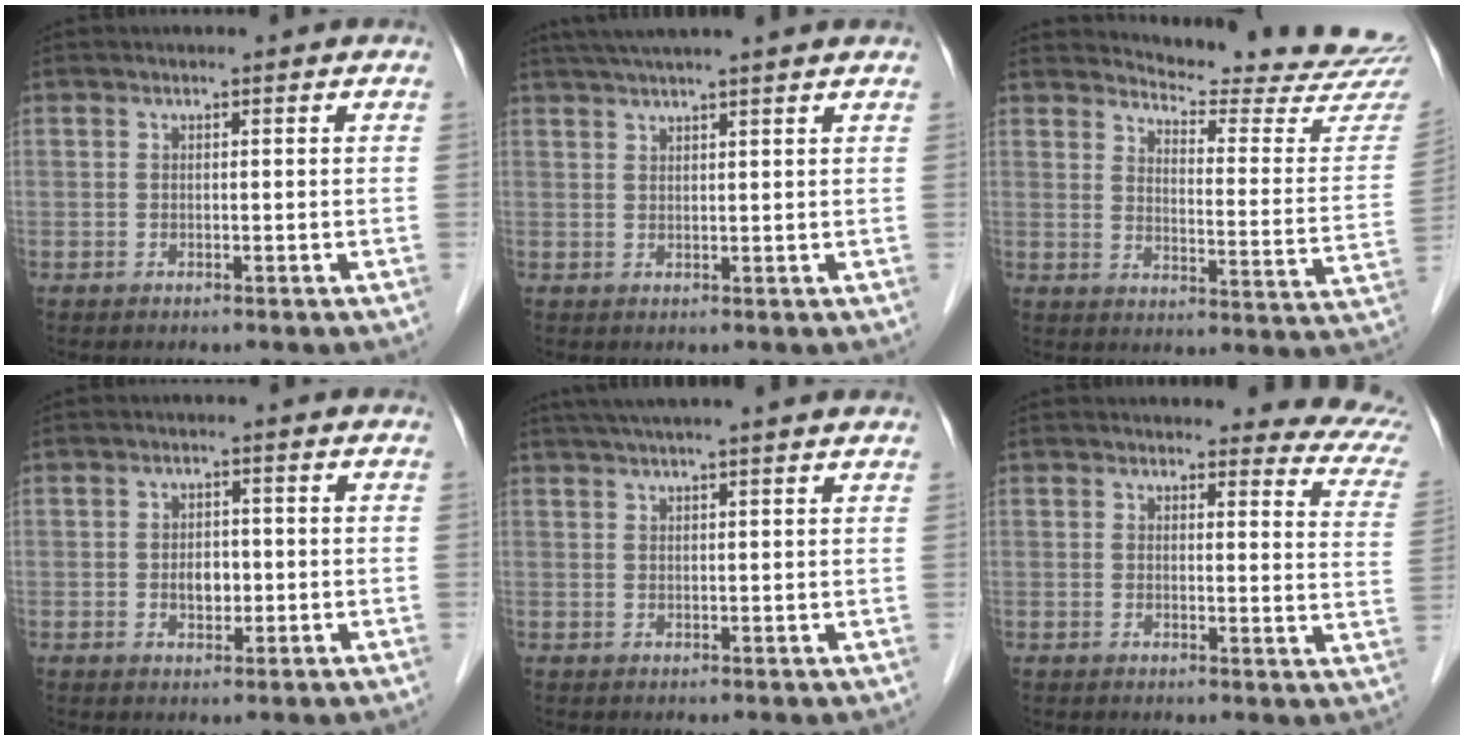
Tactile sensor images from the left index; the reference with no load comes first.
{"total": 8.1, "force": [6.8, -1.1, 4.3], "torque": [-0.065, 0.034, 0.094]}
{"total": 17.7, "force": [17.5, -0.1, 3.1], "torque": [-0.042, -0.123, 0.198]}
{"total": 2.8, "force": [-0.4, 1.9, 2.1], "torque": [-0.032, 0.004, -0.002]}
{"total": 10.1, "force": [8.6, -0.6, 5.3], "torque": [-0.083, 0.036, 0.108]}
{"total": 10.6, "force": [10.0, 2.0, 3.1], "torque": [-0.004, -0.052, 0.073]}